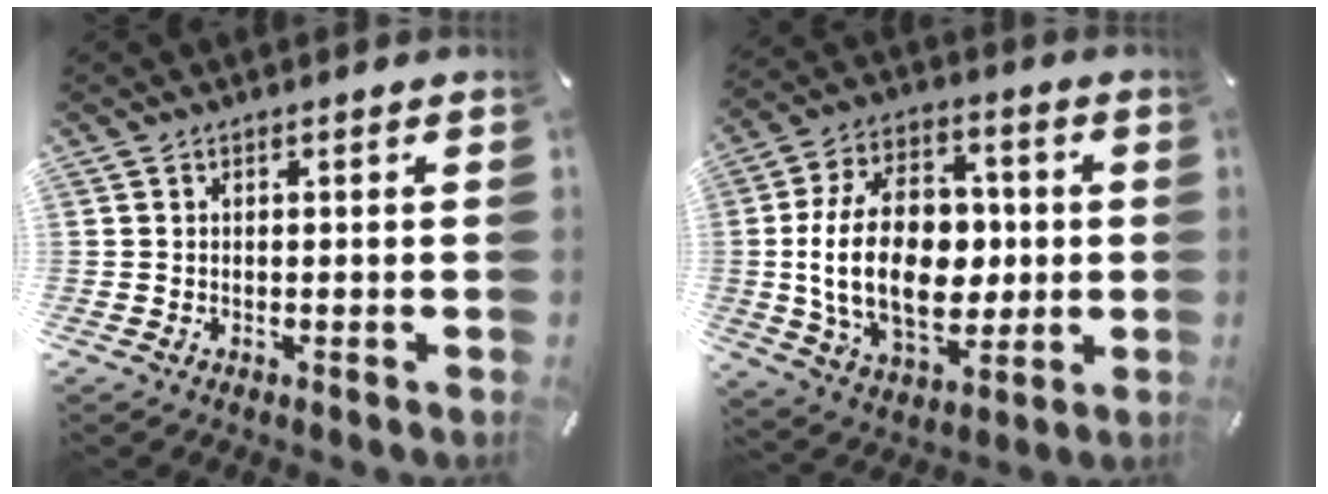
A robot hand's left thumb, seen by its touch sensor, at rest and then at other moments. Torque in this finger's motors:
{"motor_torque": [2.15, 2.69, 1.11, -0.53, 0.86]}